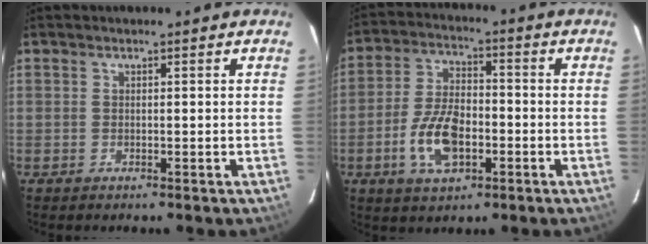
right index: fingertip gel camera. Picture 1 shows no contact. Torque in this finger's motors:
{"motor_torque": [0.96, -0.92, 0.16, 0.06]}